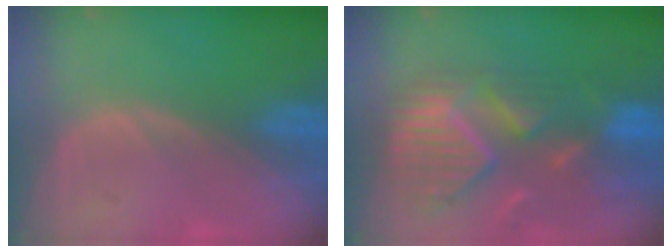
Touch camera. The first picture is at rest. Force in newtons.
{"total": 12.1, "press": 10.4, "slide": 6.2}